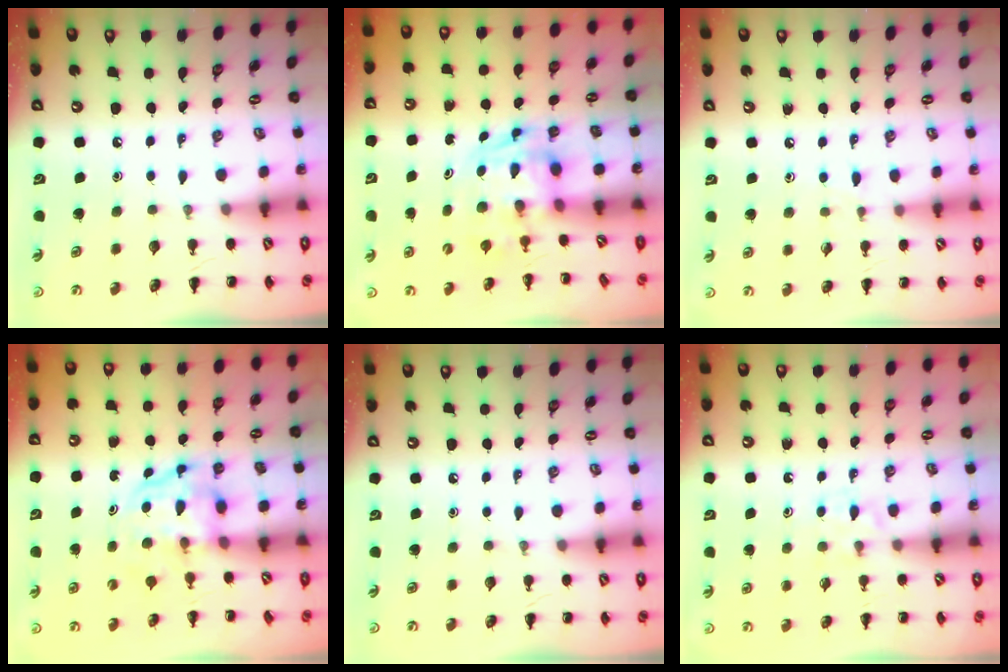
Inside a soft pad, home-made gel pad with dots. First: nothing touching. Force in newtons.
{"total": 2.8, "press": 2.8, "slide": 0.5}
{"total": 5.8, "press": 5.3, "slide": 2.4}
{"total": 4.0, "press": 4.0, "slide": 0.3}
{"total": 0.0}
{"total": 5.0, "press": 4.6, "slide": 1.8}